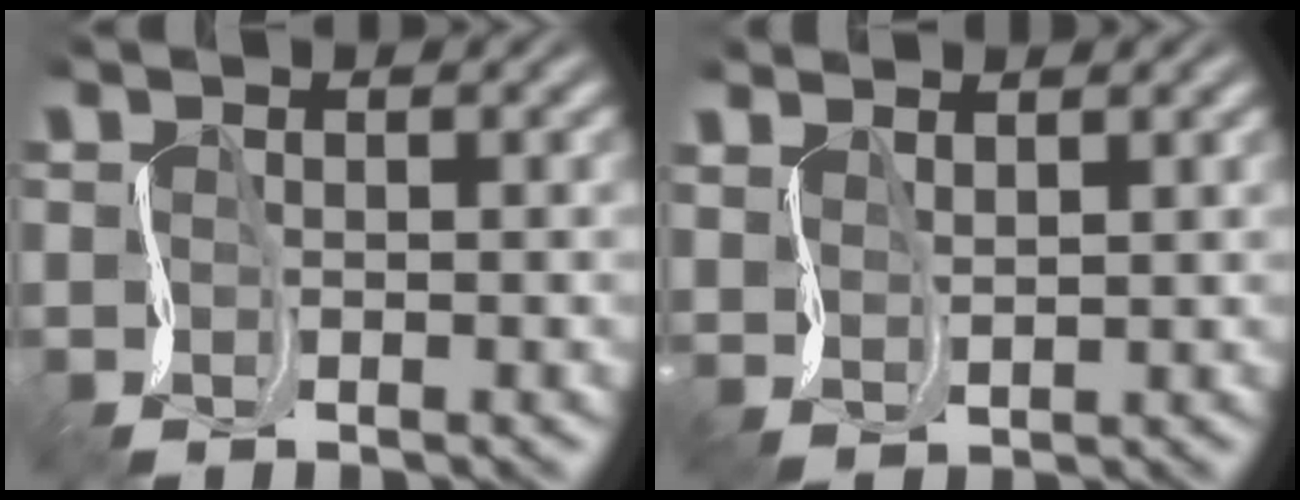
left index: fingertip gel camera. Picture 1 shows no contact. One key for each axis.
{"total": 2.0, "fx": 1.9, "fy": 0.5, "fz": -0.1, "tx": -0.006, "ty": 0.002, "tz": 0.044}